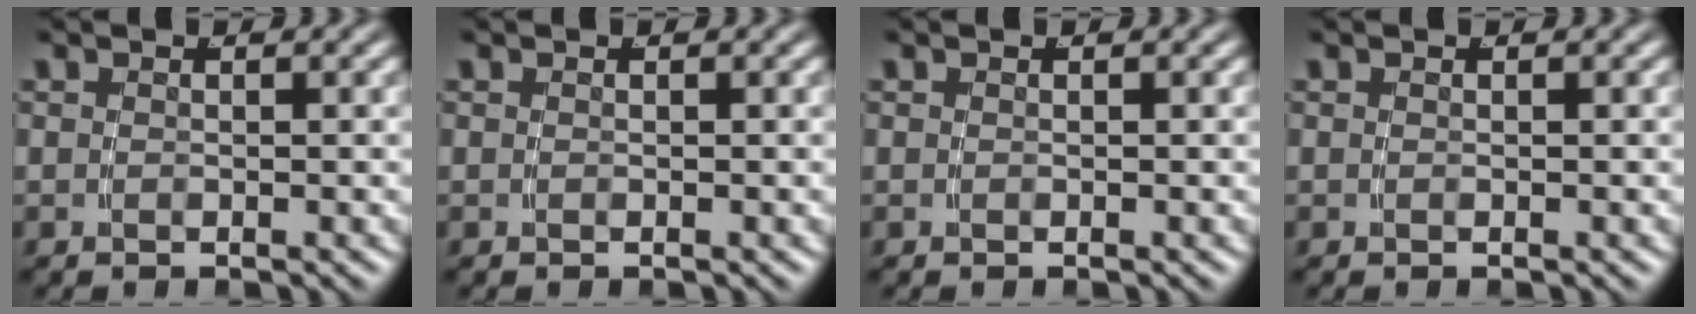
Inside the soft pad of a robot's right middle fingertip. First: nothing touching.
{"total": 0.0}
{"total": 0.0}
{"total": 0.0}